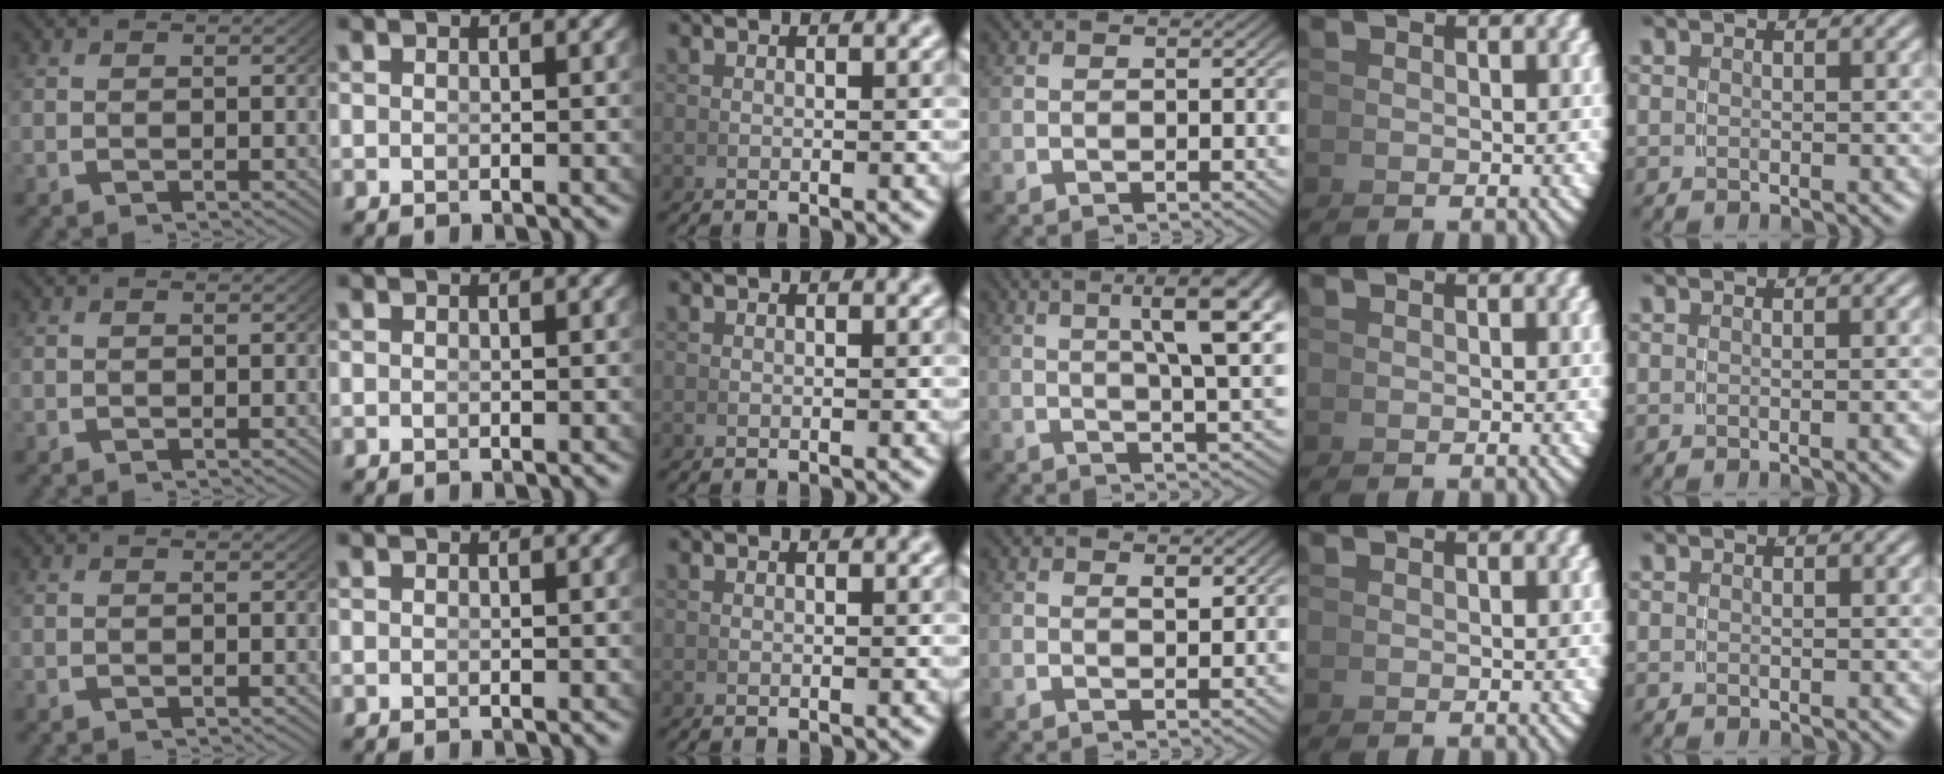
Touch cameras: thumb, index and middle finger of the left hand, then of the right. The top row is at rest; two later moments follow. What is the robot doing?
{"motion": "lift_and_place", "object": "cup"}